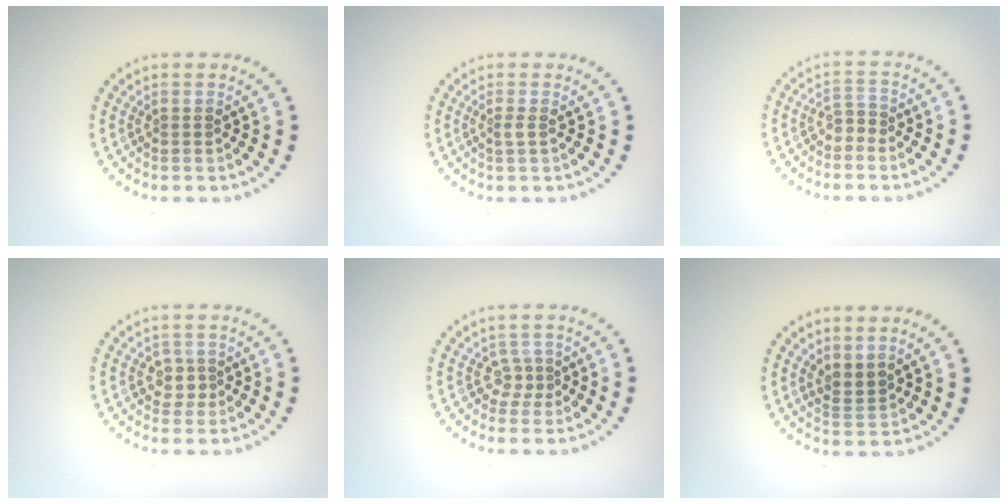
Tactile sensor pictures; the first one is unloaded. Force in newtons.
{"total": 0.9, "press": 0.6, "slide": 0.7}
{"total": 1.4, "press": 1.1, "slide": 1.0}
{"total": 1.6, "press": 1.3, "slide": 1.0}
{"total": 1.6, "press": 1.0, "slide": 1.2}
{"total": 2.0, "press": 1.6, "slide": 1.2}